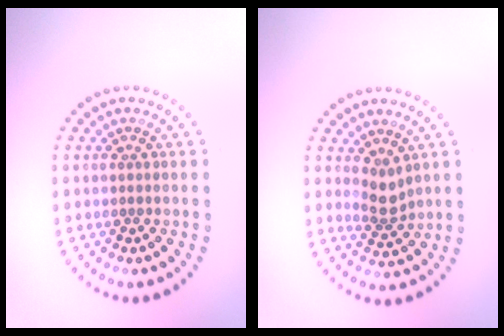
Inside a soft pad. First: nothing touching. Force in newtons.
{"total": 2.1, "press": 1.5, "slide": 1.5}